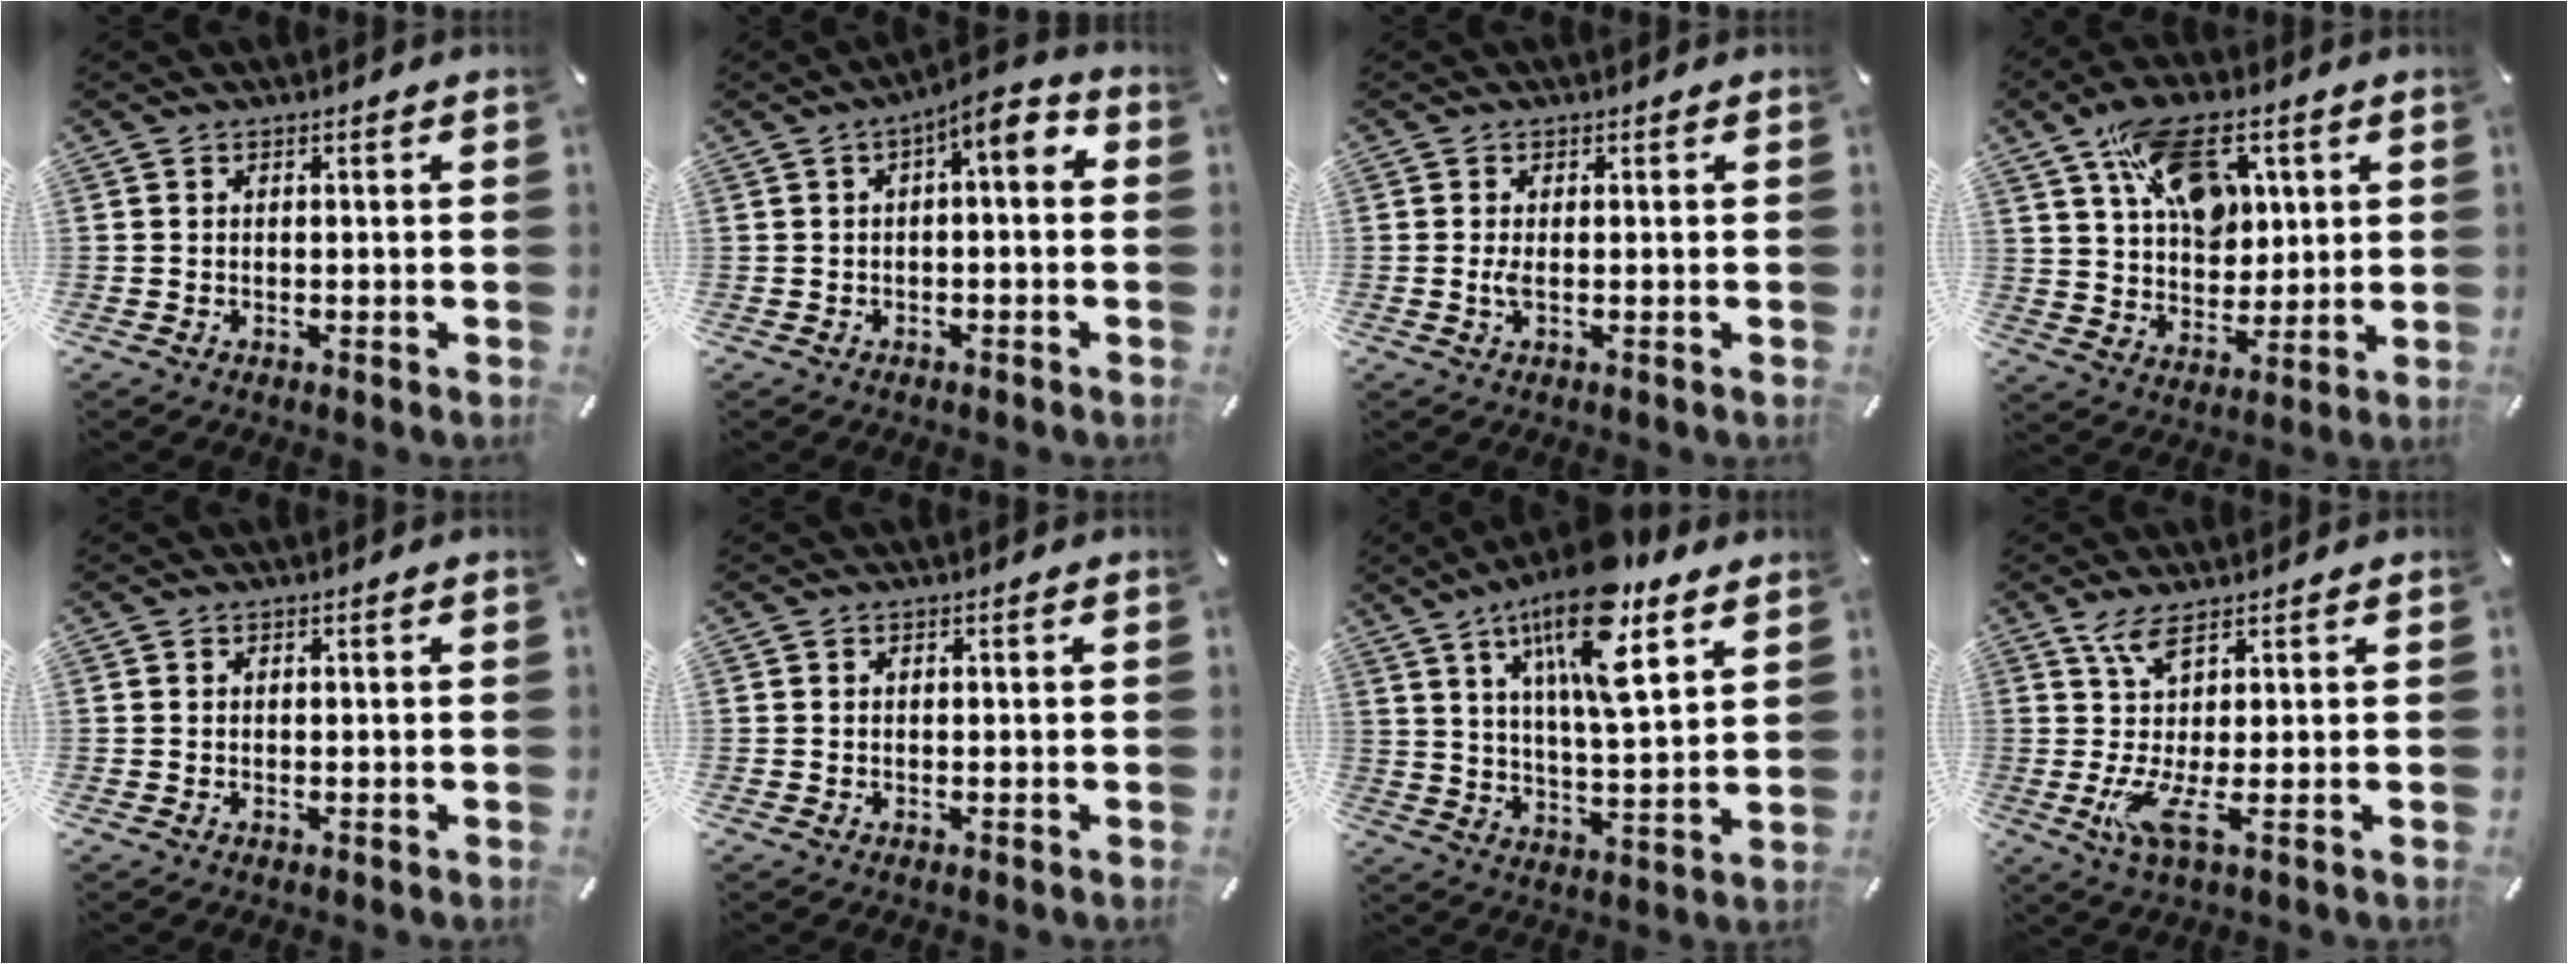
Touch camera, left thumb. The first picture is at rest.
{"total": 5.7, "force": [0.6, 2.0, 5.3], "torque": [-0.085, -0.001, 0.005]}
{"total": 2.0, "force": [-0.1, 0.5, 1.9], "torque": [-0.044, -0.006, -0.005]}
{"total": 16.0, "force": [7.1, 10.3, 9.9], "torque": [-0.164, -0.011, 0.132]}
{"total": 0.0}
{"total": 0.0}
{"total": 17.7, "force": [10.8, 5.0, 13.1], "torque": [-0.236, -0.037, 0.174]}
{"total": 9.1, "force": [0.9, 1.4, 8.9], "torque": [-0.192, -0.026, 0.017]}